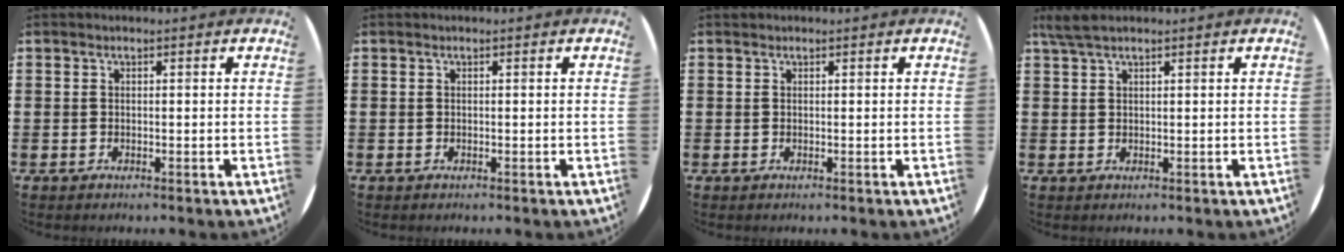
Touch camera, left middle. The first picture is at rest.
{"total": 0.0}
{"total": 0.0}
{"total": 2.5, "force": [1.9, 0.4, 1.6], "torque": [-0.033, 0.004, 0.033]}